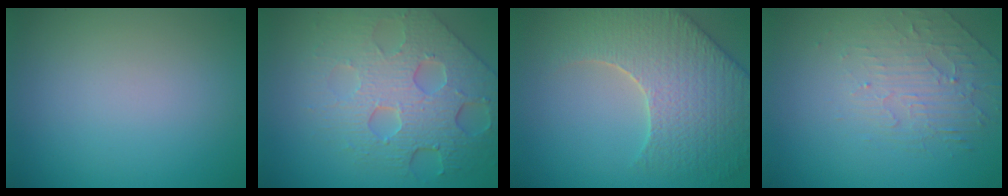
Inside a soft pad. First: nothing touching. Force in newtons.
{"total": 8.1, "press": 5.5, "slide": 6.0}
{"total": 7.1, "press": 5.9, "slide": 3.9}
{"total": 2.2, "press": 1.5, "slide": 1.7}